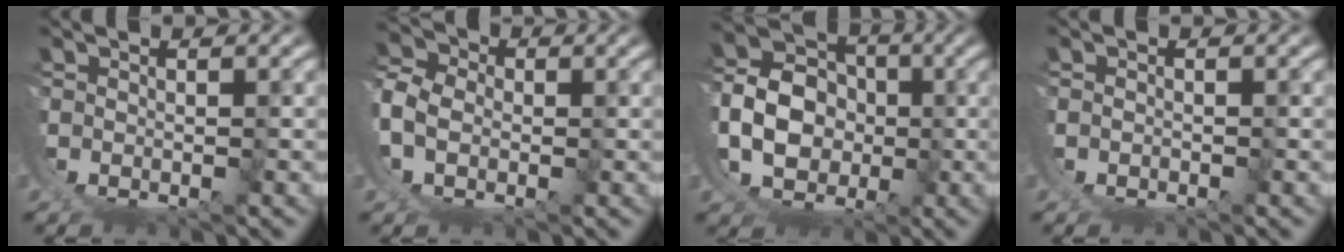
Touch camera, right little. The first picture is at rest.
{"total": 8.9, "force": [3.1, 6.9, 4.6], "torque": [-0.107, 0.006, 0.036]}
{"total": 11.5, "force": [2.7, 9.4, 6.1], "torque": [-0.155, -0.028, 0.053]}
{"total": 1.2, "force": [-0.3, 1.1, 0.3], "torque": [-0.012, -0.001, -0.006]}